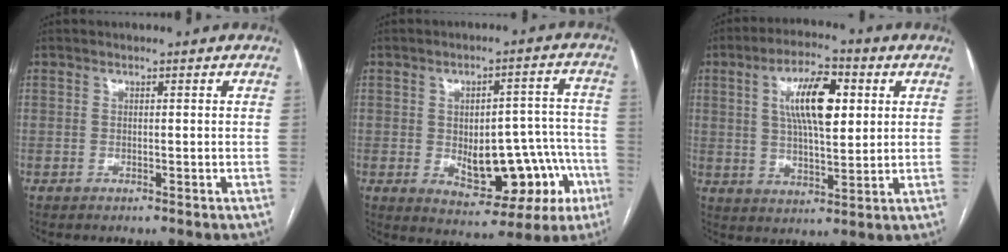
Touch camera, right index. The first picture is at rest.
{"total": 14.4, "force": [-4.0, 7.8, 11.5], "torque": [-0.133, 0.033, -0.033]}
{"total": 11.1, "force": [3.1, 3.6, 10.1], "torque": [-0.183, 0.015, 0.053]}